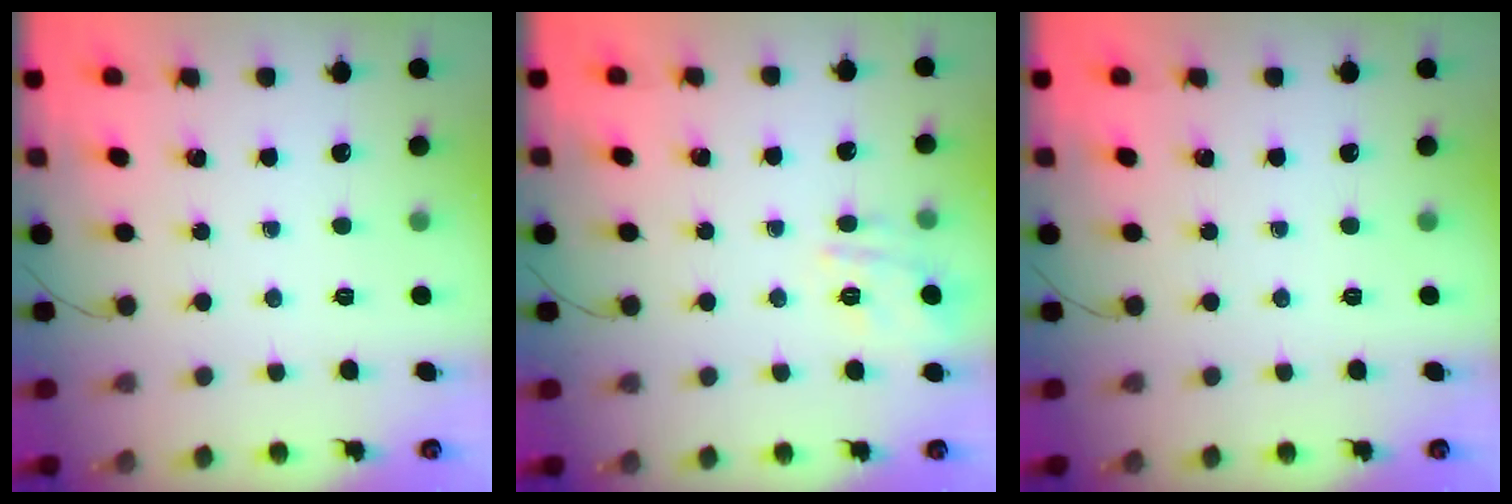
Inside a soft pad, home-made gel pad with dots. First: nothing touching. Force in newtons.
{"total": 3.6, "press": 3.5, "slide": 1.0}
{"total": 0.0}